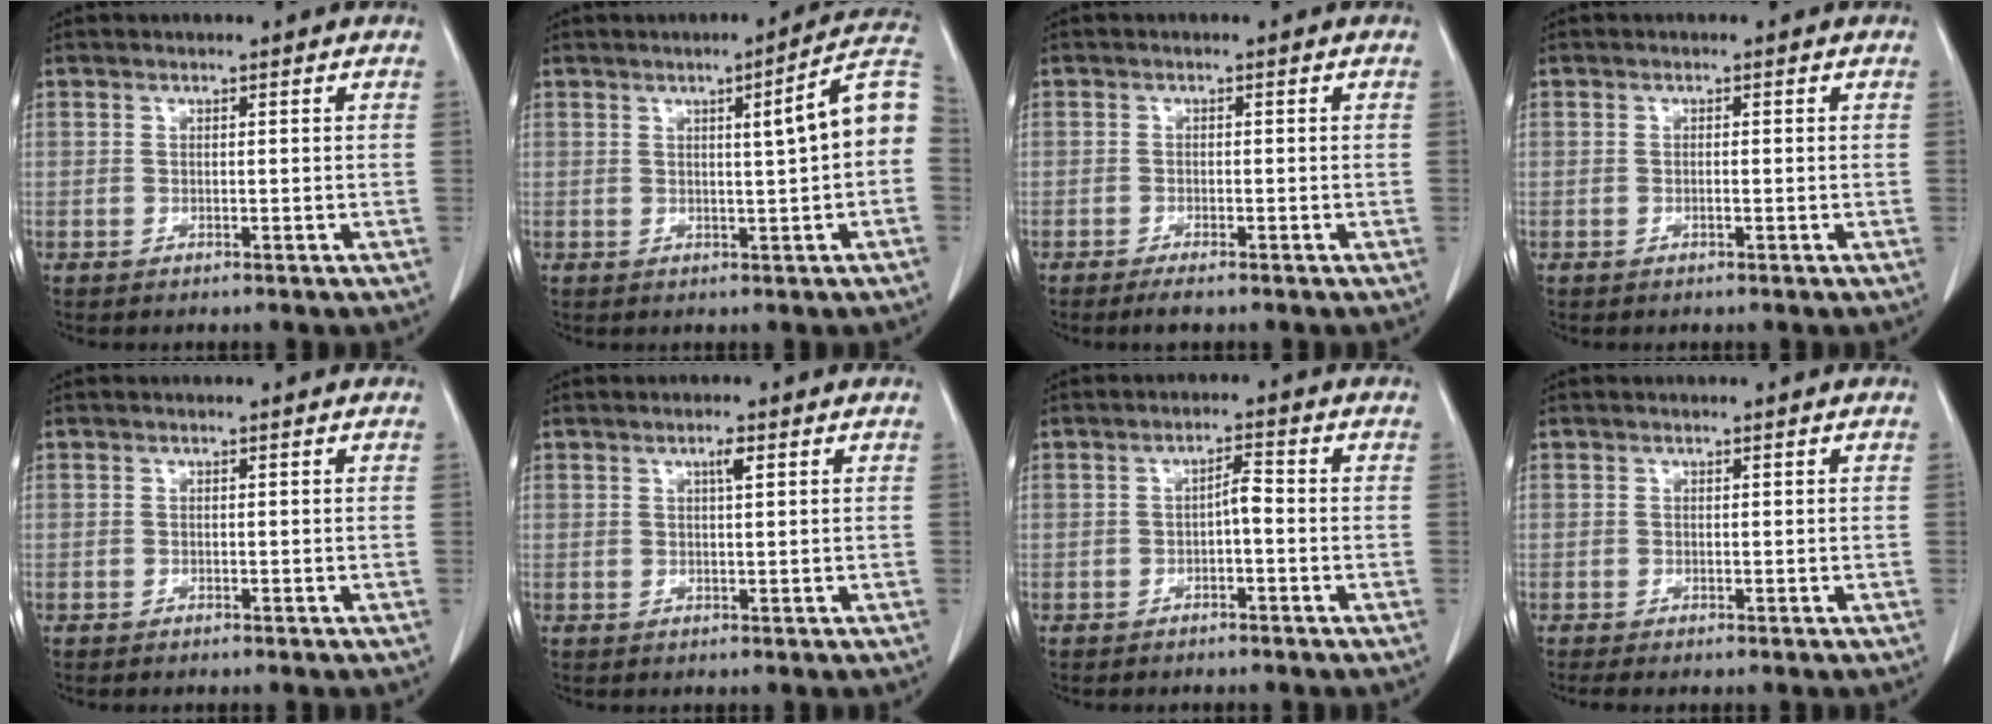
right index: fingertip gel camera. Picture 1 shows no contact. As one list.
[{"total": 8.5, "force": [0.8, -0.1, 8.4], "torque": [-0.108, 0.017, 0.004]}, {"total": 1.9, "force": [-1.5, 0.3, 1.1], "torque": [-0.021, -0.004, -0.025]}, {"total": 0.5, "force": [-0.2, 0.0, 0.5], "torque": [-0.010, 0.001, -0.002]}, {"total": 0.0}, {"total": 1.7, "force": [0.8, 0.2, 1.5], "torque": [-0.029, 0.000, 0.012]}, {"total": 2.7, "force": [-0.6, 0.6, 2.6], "torque": [-0.041, 0.009, -0.010]}, {"total": 0.7, "force": [-0.5, 0.0, 0.5], "torque": [-0.012, -0.004, -0.009]}]